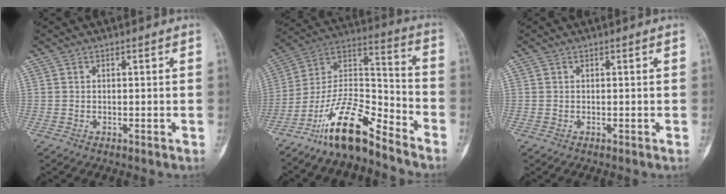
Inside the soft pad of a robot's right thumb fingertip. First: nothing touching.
{"total": 15.1, "force": [-11.9, 3.9, 8.5], "torque": [-0.150, 0.100, -0.223]}
{"total": 0.0}